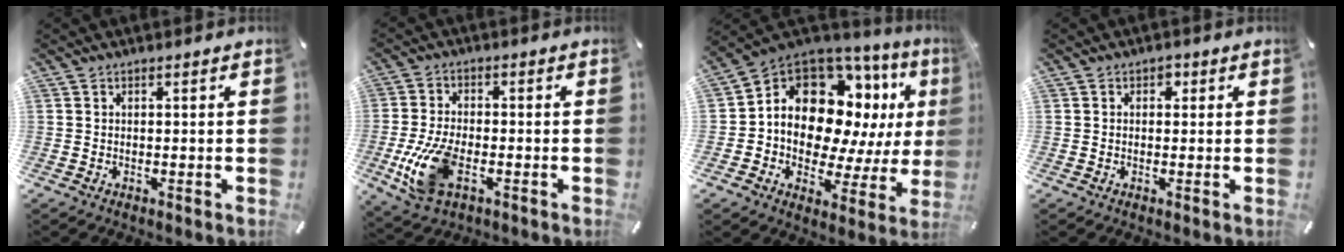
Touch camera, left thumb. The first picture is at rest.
{"total": 12.0, "force": [-3.4, 6.6, 9.4], "torque": [-0.209, -0.007, -0.059]}
{"total": 16.7, "force": [5.9, 11.9, 10.1], "torque": [-0.179, -0.050, 0.104]}
{"total": 1.5, "force": [0.3, 1.3, 0.7], "torque": [-0.008, 0.005, 0.002]}